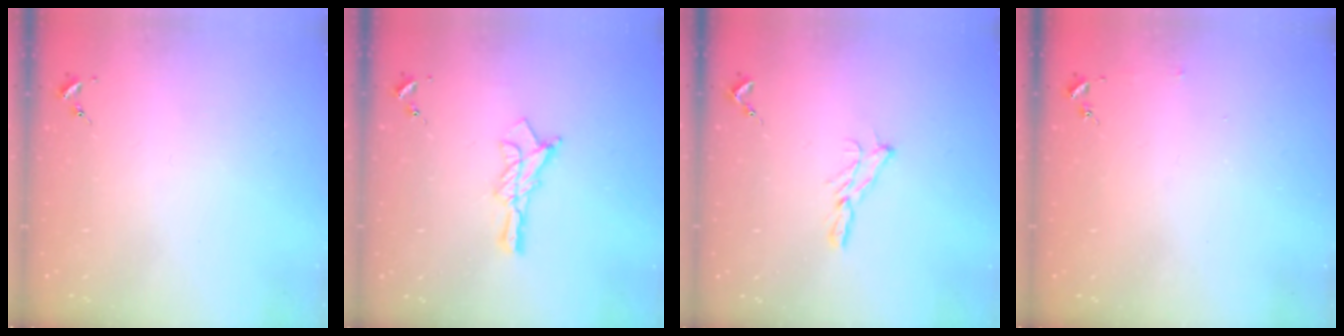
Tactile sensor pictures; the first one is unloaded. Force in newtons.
{"total": 10.6, "press": 10.6, "slide": 0.8}
{"total": 6.9, "press": 6.9, "slide": 0.3}
{"total": 2.5, "press": 2.5, "slide": 0.2}